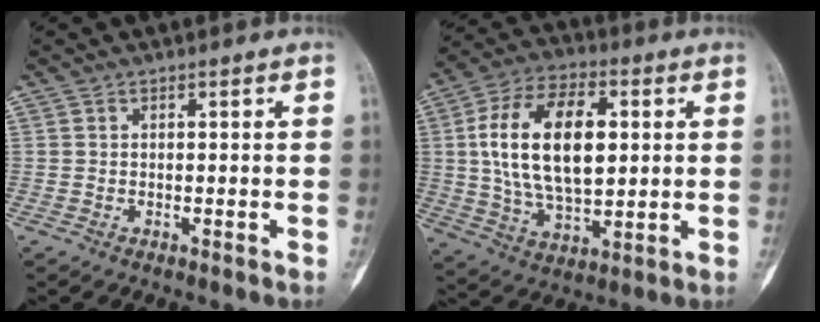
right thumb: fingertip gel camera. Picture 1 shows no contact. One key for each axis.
{"total": 20.0, "fx": 2.9, "fy": 11.1, "fz": 16.3, "tx": -0.278, "ty": 0.004, "tz": 0.052}